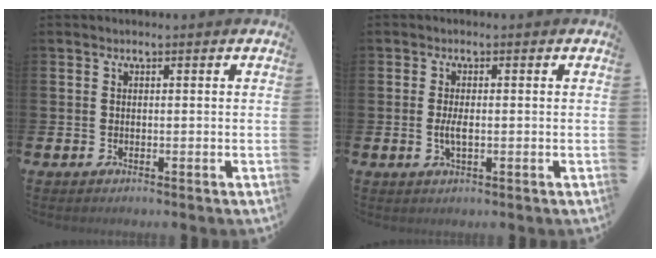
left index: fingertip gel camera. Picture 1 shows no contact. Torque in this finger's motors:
{"motor_torque": [0.52, 0.06, 0.08, 0.11]}